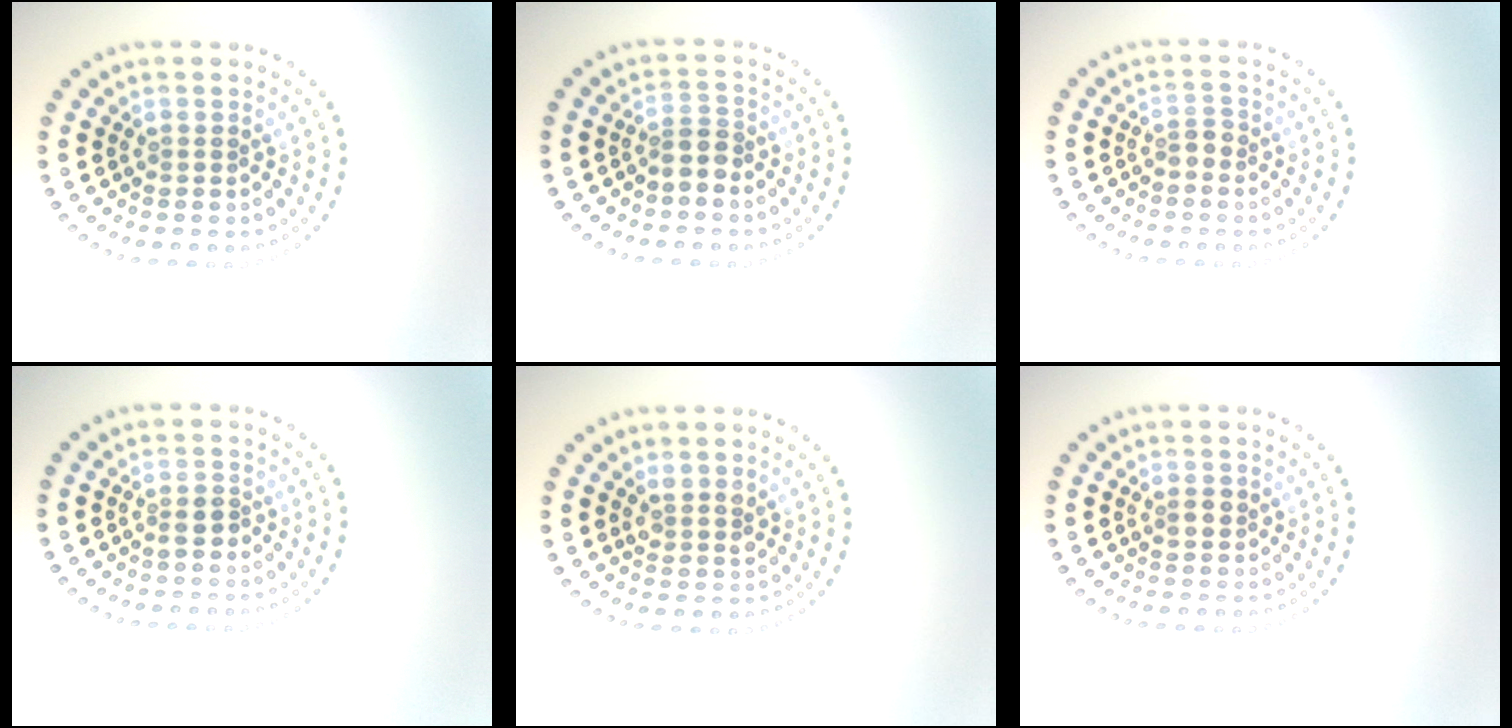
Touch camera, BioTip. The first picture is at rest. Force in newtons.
{"total": 2.1, "press": 1.6, "slide": 1.4}
{"total": 1.1, "press": 0.9, "slide": 0.6}
{"total": 1.6, "press": 1.4, "slide": 0.7}
{"total": 1.7, "press": 1.5, "slide": 0.8}
{"total": 1.2, "press": 1.1, "slide": 0.2}